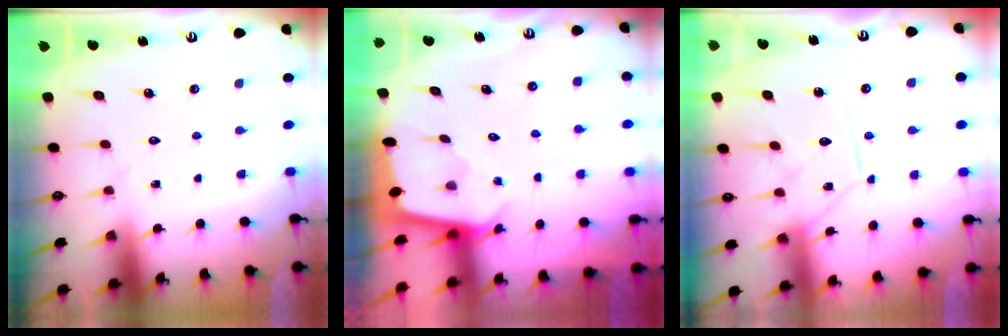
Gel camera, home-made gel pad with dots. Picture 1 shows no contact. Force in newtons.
{"total": 1.9, "press": 1.9, "slide": 0.2}
{"total": 10.4, "press": 10.3, "slide": 0.8}